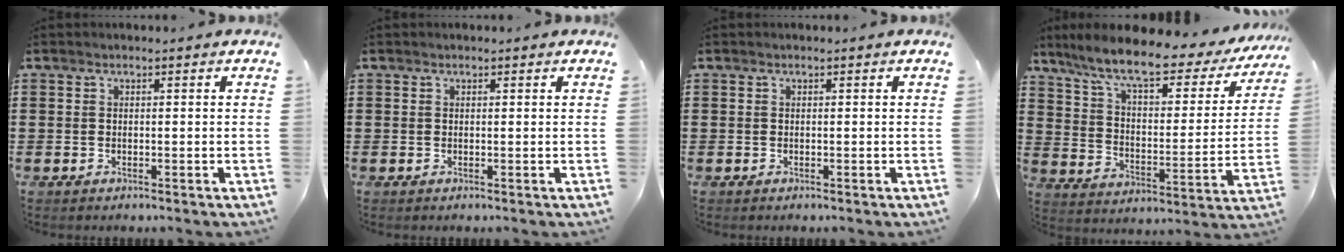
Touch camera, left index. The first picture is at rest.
{"total": 0.0}
{"total": 0.0}
{"total": 9.8, "force": [7.8, 1.4, 5.8], "torque": [-0.141, -0.042, 0.129]}